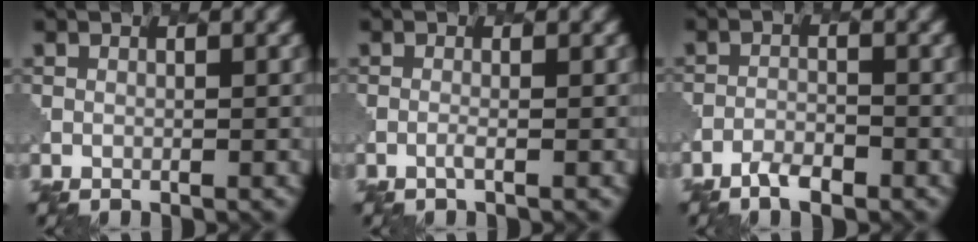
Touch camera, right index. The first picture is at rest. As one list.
[{"total": 0.6, "force": [0.0, 0.2, 0.6], "torque": [-0.006, 0.004, -0.006]}, {"total": 2.1, "force": [-1.7, 0.6, 1.0], "torque": [-0.019, -0.001, -0.035]}]